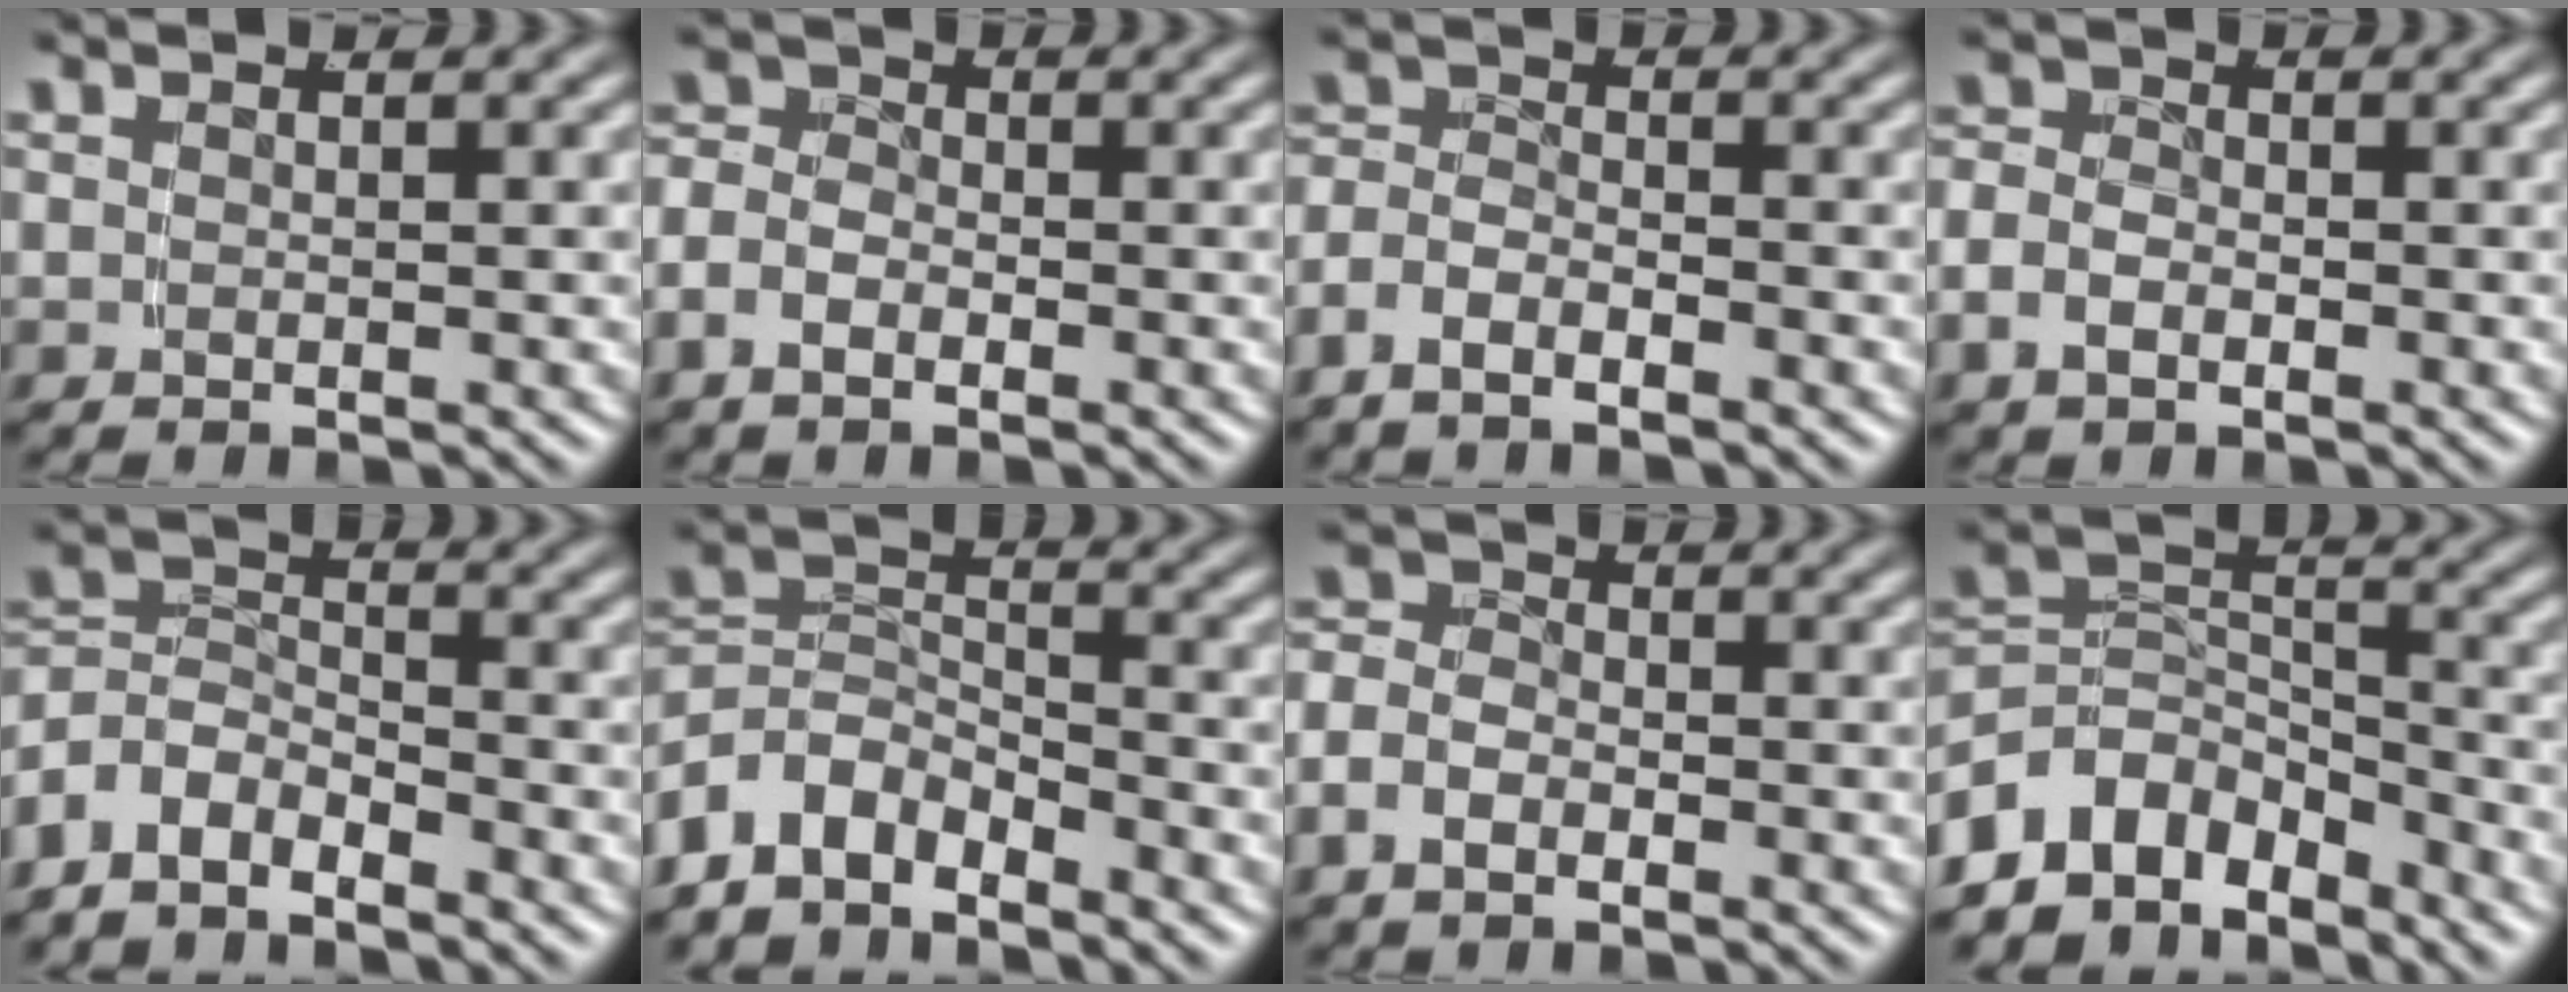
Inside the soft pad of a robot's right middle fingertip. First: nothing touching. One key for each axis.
{"total": 3.5, "fx": -1.2, "fy": 2.7, "fz": 1.9, "tx": -0.047, "ty": -0.015, "tz": -0.023}
{"total": 3.4, "fx": -1.9, "fy": 2.2, "fz": 1.7, "tx": -0.046, "ty": -0.015, "tz": -0.035}
{"total": 2.8, "fx": -1.2, "fy": 2.0, "fz": 1.5, "tx": -0.043, "ty": -0.013, "tz": -0.018}
{"total": 6.1, "fx": -2.9, "fy": 4.8, "fz": 2.4, "tx": -0.071, "ty": -0.027, "tz": -0.050}
{"total": 7.3, "fx": -3.5, "fy": 5.4, "fz": 3.4, "tx": -0.082, "ty": -0.031, "tz": -0.055}
{"total": 4.1, "fx": -1.3, "fy": 3.3, "fz": 2.2, "tx": -0.052, "ty": -0.014, "tz": -0.025}
{"total": 9.5, "fx": -4.4, "fy": 7.0, "fz": 4.8, "tx": -0.099, "ty": -0.046, "tz": -0.064}